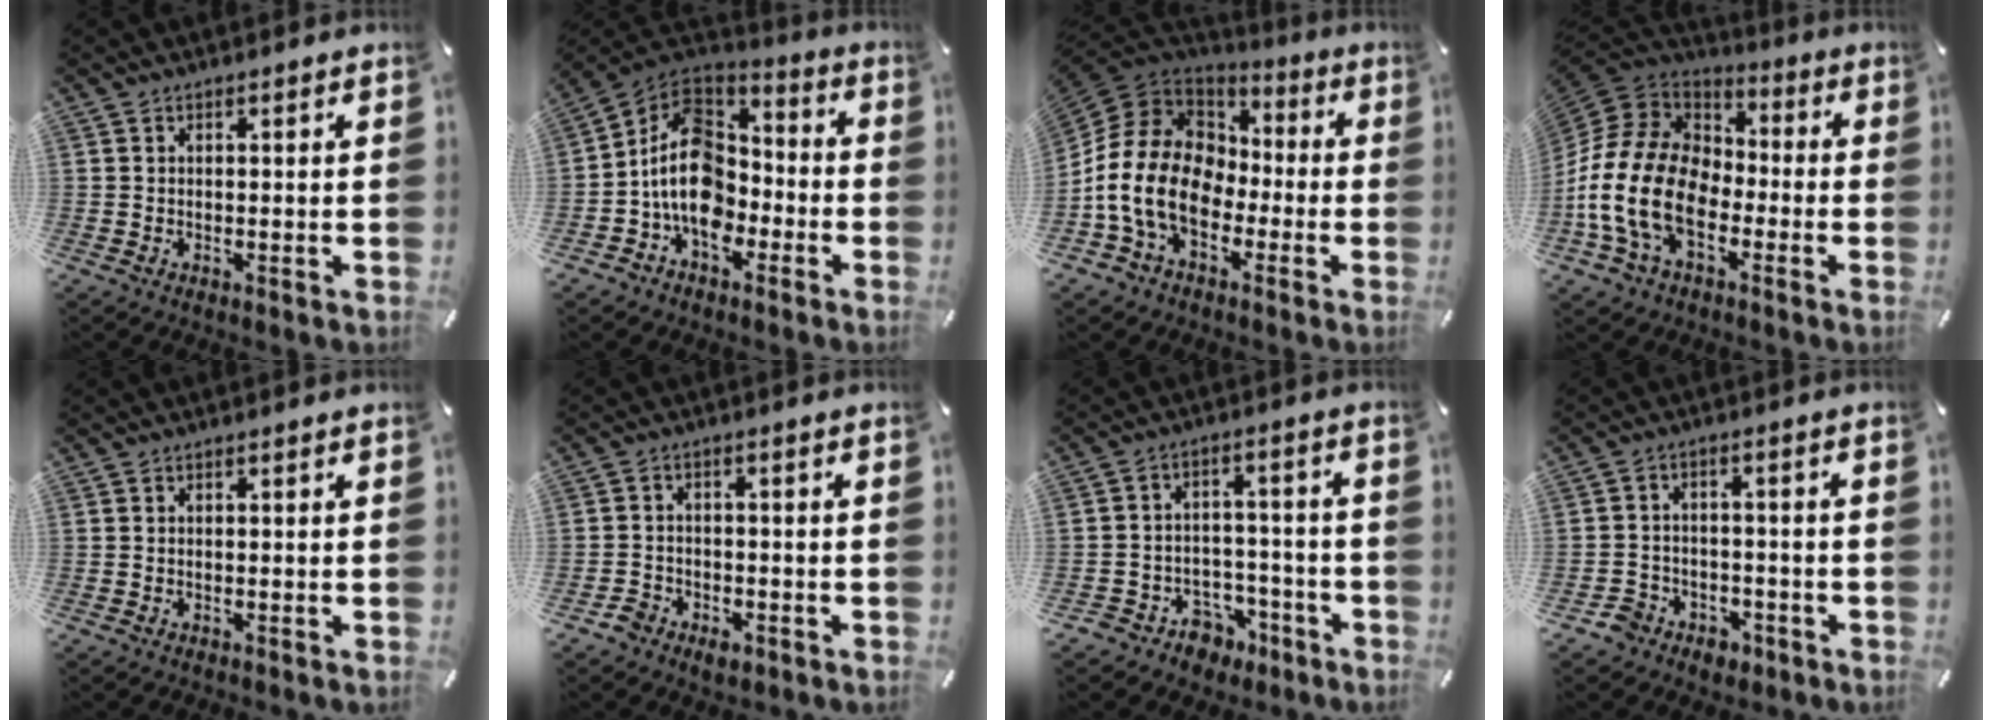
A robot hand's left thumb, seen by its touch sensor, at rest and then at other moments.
{"total": 15.2, "force": [-4.8, 11.2, 9.0], "torque": [-0.174, 0.026, -0.091]}
{"total": 16.2, "force": [-4.5, 12.3, 9.6], "torque": [-0.215, 0.017, -0.078]}
{"total": 18.2, "force": [-7.1, 12.2, 11.5], "torque": [-0.260, 0.022, -0.128]}
{"total": 0.0}
{"total": 3.8, "force": [-2.5, 2.7, 1.0], "torque": [-0.020, 0.009, -0.048]}
{"total": 6.9, "force": [-2.9, 6.1, 1.4], "torque": [-0.023, 0.023, -0.043]}
{"total": 5.0, "force": [-2.8, 4.0, 1.0], "torque": [-0.020, 0.014, -0.051]}